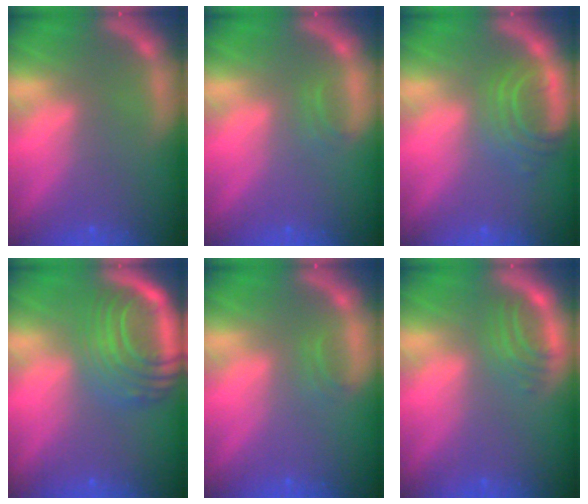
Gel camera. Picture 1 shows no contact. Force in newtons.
{"total": 0.9}
{"total": 4.5}
{"total": 10.1}
{"total": 0.9}
{"total": 2.9}